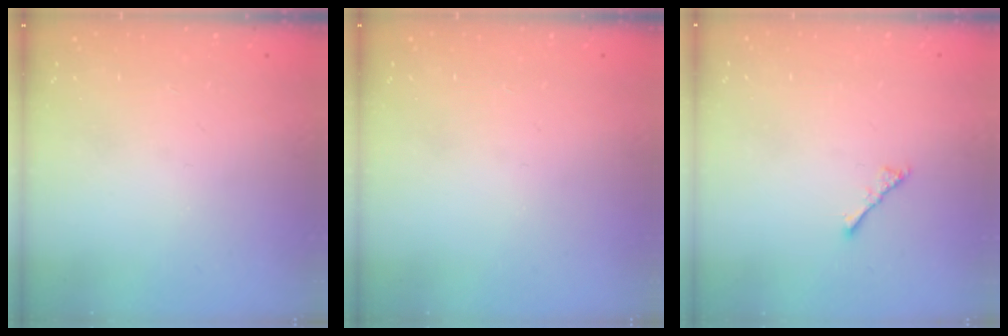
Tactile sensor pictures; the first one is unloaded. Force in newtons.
{"total": 0.0}
{"total": 2.1, "press": 2.1, "slide": 0.5}